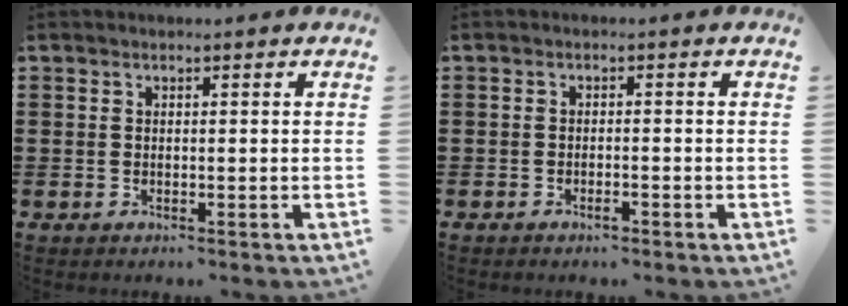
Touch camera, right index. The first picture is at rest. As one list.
[{"total": 1.1, "force": [-0.8, 0.2, 0.7], "torque": [-0.017, -0.005, -0.014]}]